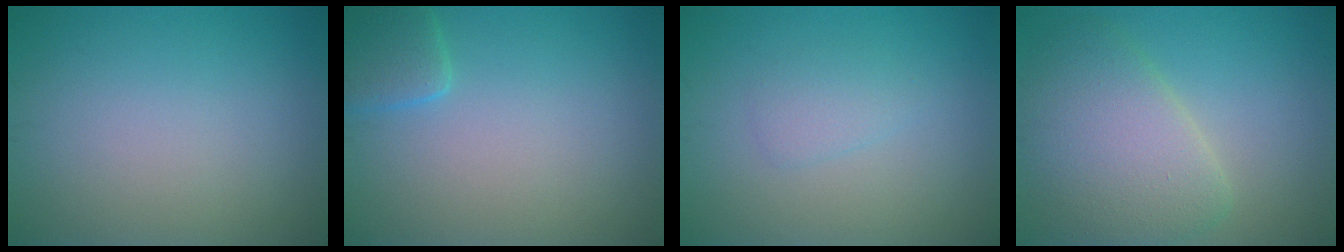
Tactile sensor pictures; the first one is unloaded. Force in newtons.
{"total": 2.4, "press": 2.4, "slide": 0.1}
{"total": 1.4, "press": 1.4, "slide": 0.1}
{"total": 6.1, "press": 6.1, "slide": 0.6}